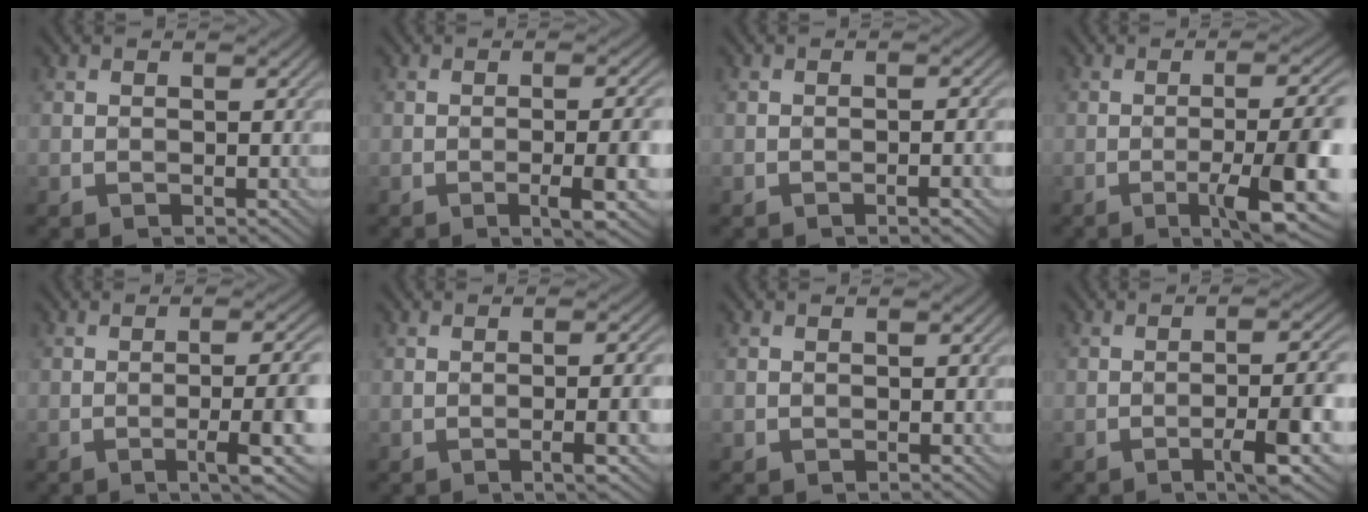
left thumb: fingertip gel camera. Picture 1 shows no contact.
{"total": 6.6, "force": [-2.3, 0.9, 6.1], "torque": [-0.093, 0.006, -0.028]}
{"total": 1.7, "force": [-1.0, 0.0, 1.3], "torque": [-0.021, 0.006, -0.014]}
{"total": 11.5, "force": [-4.2, 1.8, 10.5], "torque": [-0.151, 0.006, -0.062]}
{"total": 7.7, "force": [-2.6, 1.0, 7.1], "torque": [-0.106, 0.008, -0.034]}
{"total": 4.4, "force": [-1.5, 0.4, 4.1], "torque": [-0.064, 0.008, -0.024]}
{"total": 0.0}
{"total": 6.9, "force": [-3.3, 0.6, 6.0], "torque": [-0.094, 0.012, -0.050]}